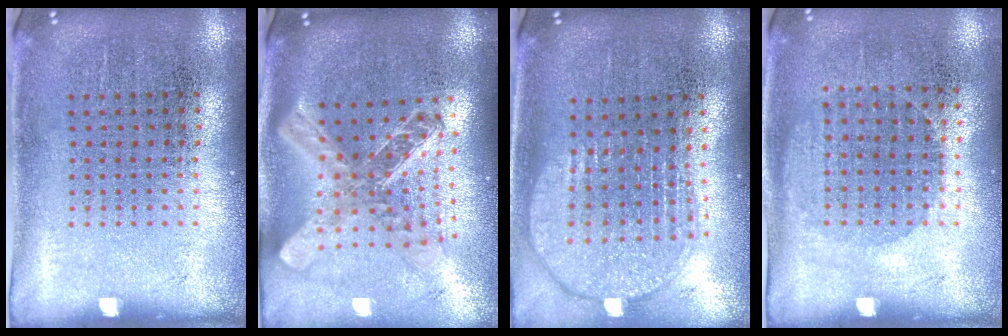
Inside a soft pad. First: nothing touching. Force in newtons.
{"total": 2.5, "press": 2.0, "slide": 1.6}
{"total": 1.9, "press": 1.7, "slide": 1.0}
{"total": 1.0, "press": 0.9, "slide": 0.4}